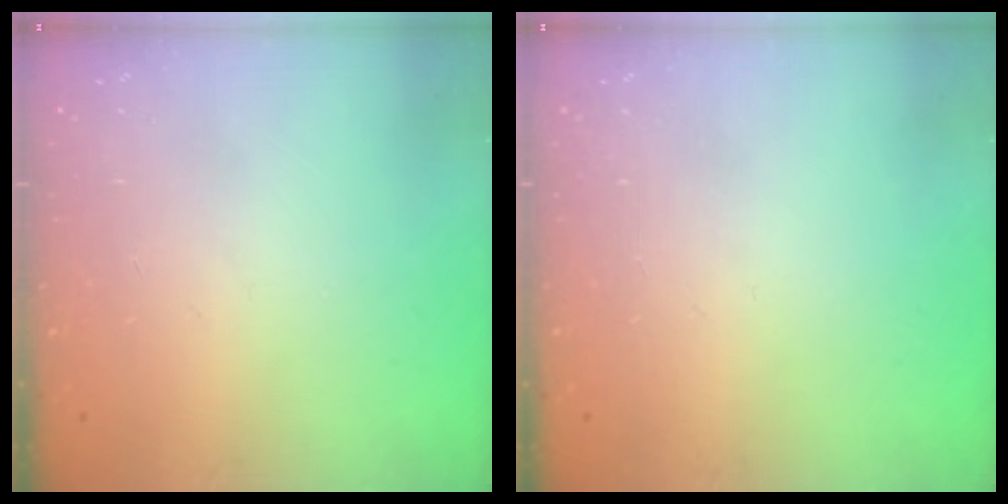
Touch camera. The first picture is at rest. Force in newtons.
{"total": 0.0}